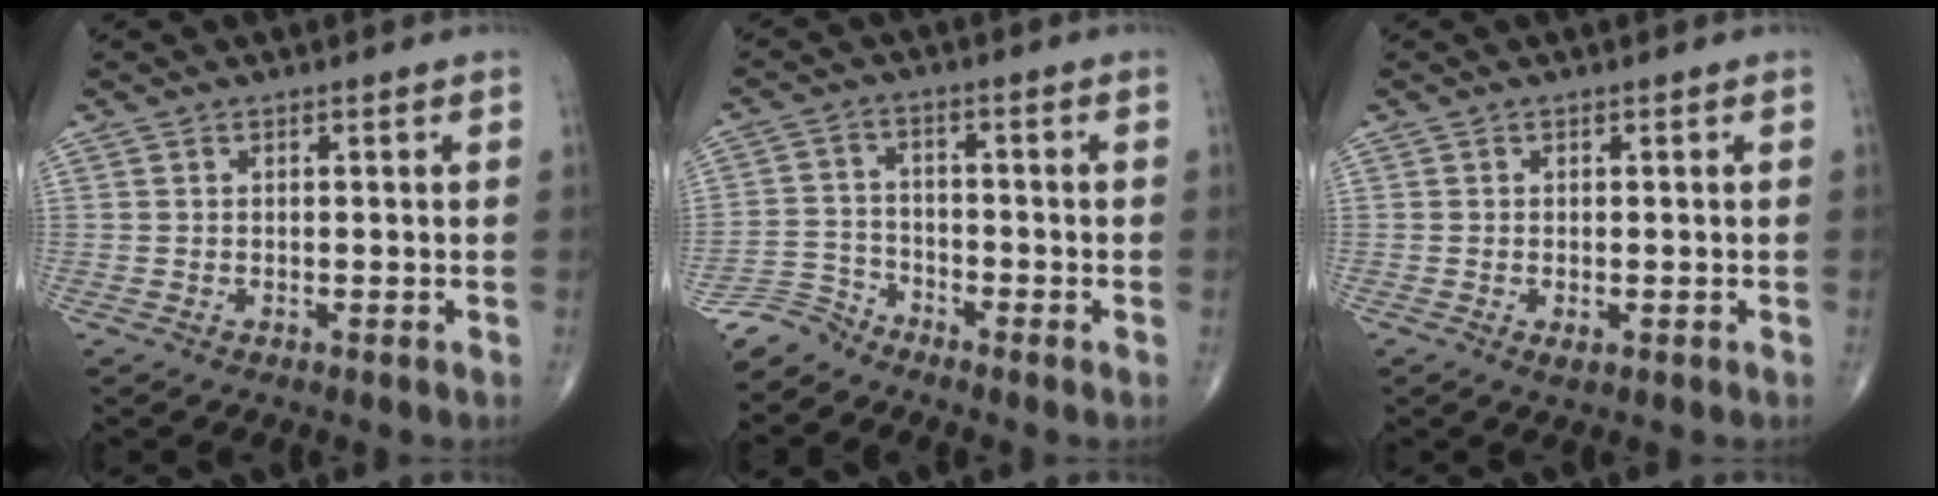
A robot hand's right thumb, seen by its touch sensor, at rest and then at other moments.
{"total": 4.7, "force": [-4.5, 1.1, -0.7], "torque": [0.018, 0.022, -0.098]}
{"total": 1.2, "force": [-0.4, 0.6, 1.0], "torque": [-0.016, -0.003, -0.005]}